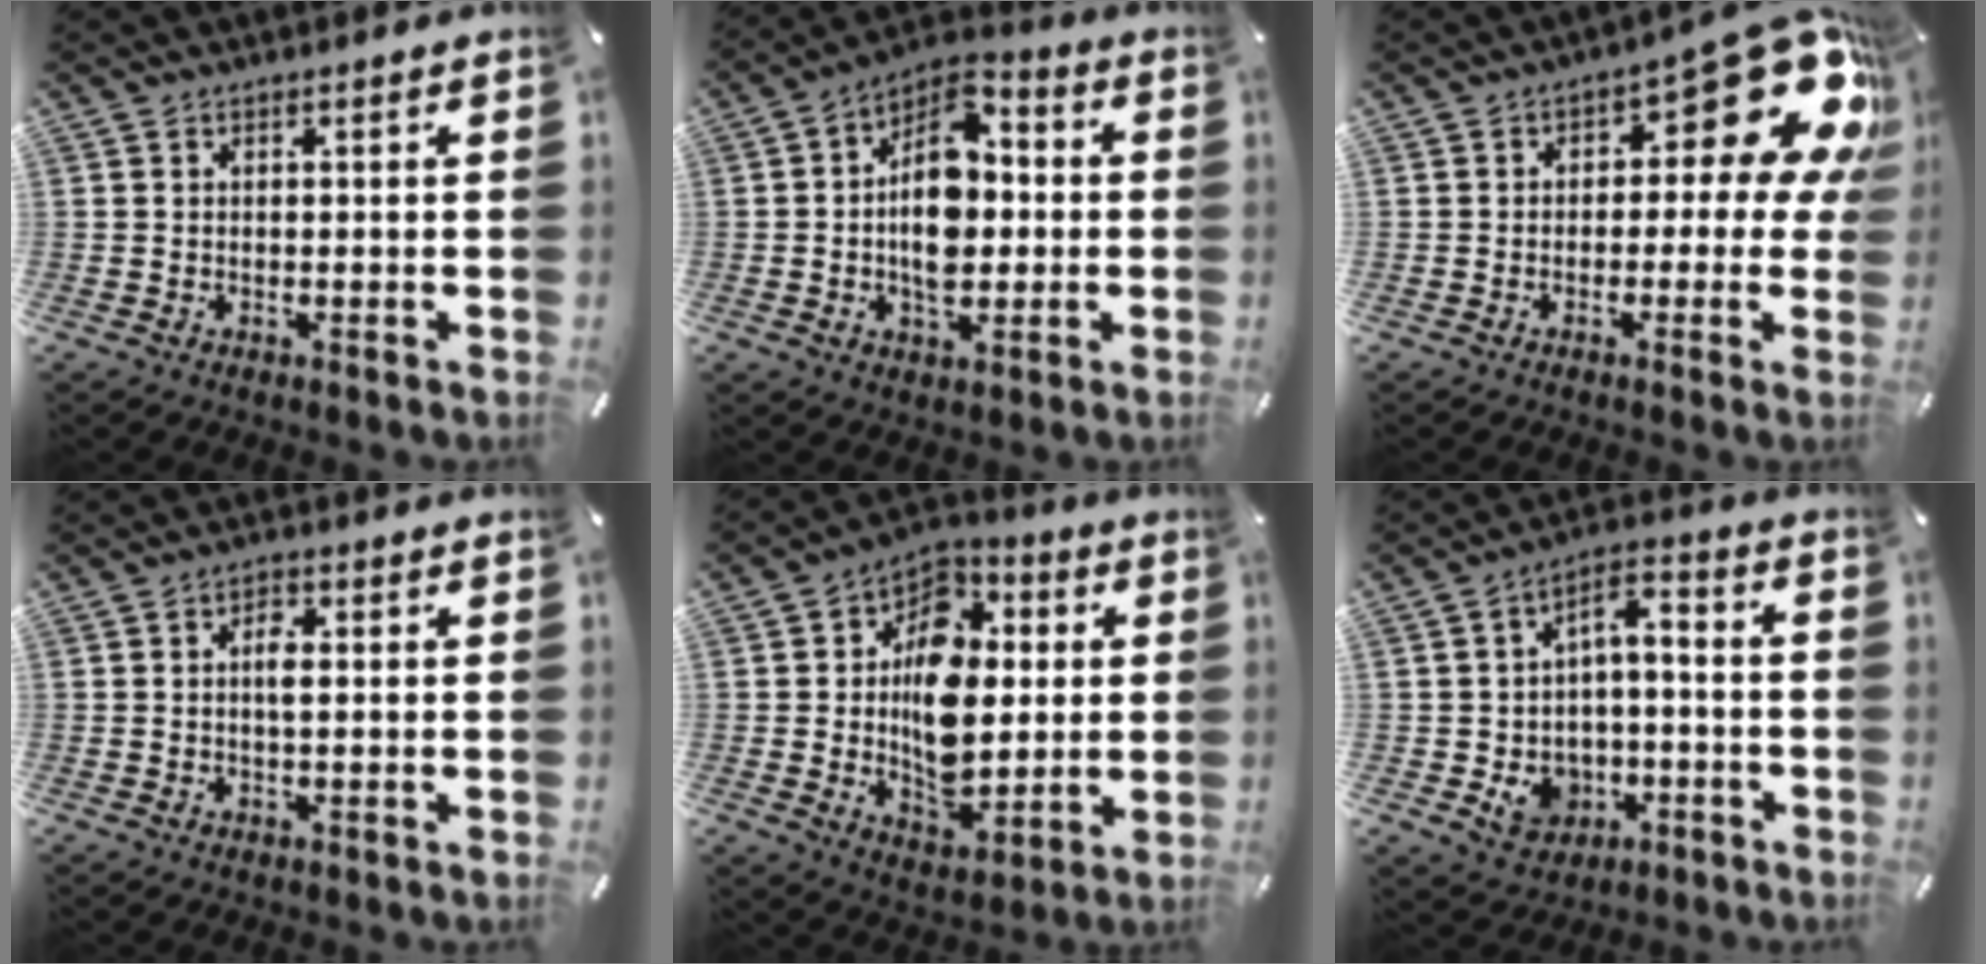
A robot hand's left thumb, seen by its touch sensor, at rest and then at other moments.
{"total": 13.3, "force": [-0.9, 8.9, 9.9], "torque": [-0.184, -0.001, -0.017]}
{"total": 16.0, "force": [7.1, 7.0, 12.5], "torque": [-0.159, -0.055, 0.115]}
{"total": 3.1, "force": [0.3, 1.4, 2.8], "torque": [-0.050, 0.004, 0.001]}
{"total": 15.7, "force": [-1.0, 12.1, 10.0], "torque": [-0.161, 0.003, -0.016]}
{"total": 9.2, "force": [-3.0, 7.4, 4.4], "torque": [-0.060, 0.021, -0.052]}